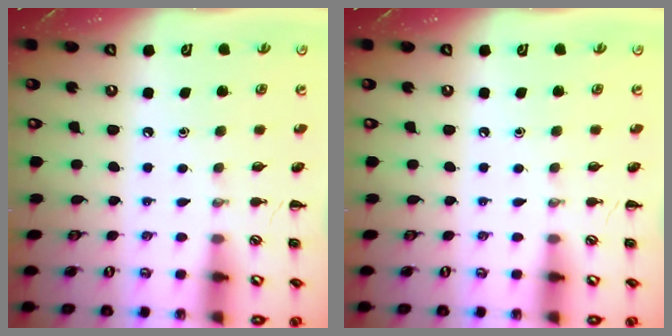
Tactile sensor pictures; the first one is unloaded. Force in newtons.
{"total": 0.0}